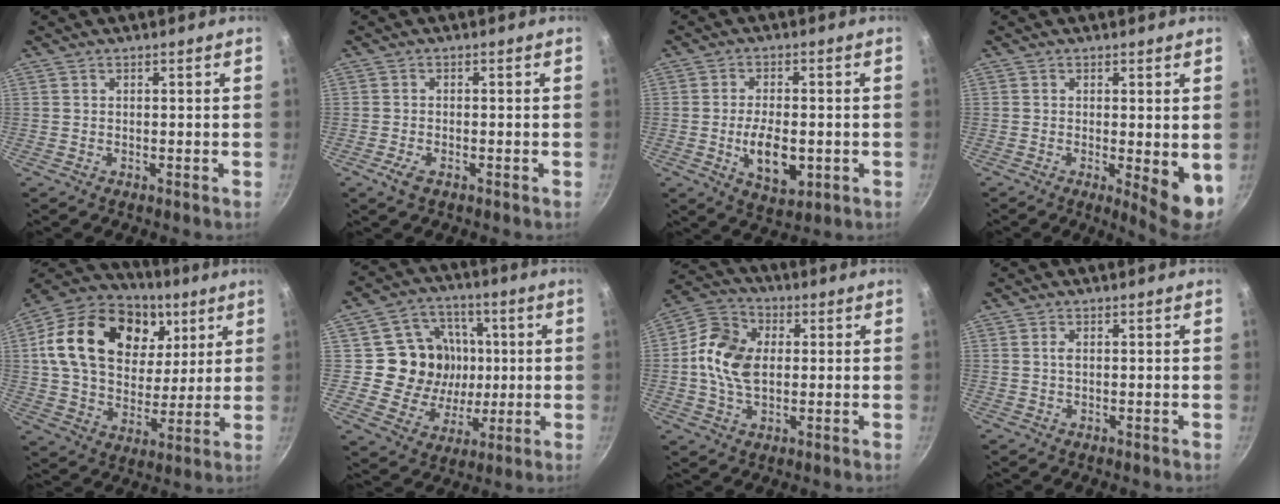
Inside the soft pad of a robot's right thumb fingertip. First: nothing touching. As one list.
[{"total": 2.6, "force": [-1.4, 1.1, 1.9], "torque": [-0.045, 0.007, -0.029]}, {"total": 9.2, "force": [-1.8, 4.7, 7.7], "torque": [-0.119, 0.000, -0.023]}, {"total": 6.9, "force": [-0.7, 1.9, 6.6], "torque": [-0.081, -0.012, -0.004]}, {"total": 26.2, "force": [8.7, 18.3, 16.5], "torque": [-0.268, -0.009, 0.140]}, {"total": 15.2, "force": [1.4, 13.9, 6.0], "torque": [-0.065, 0.007, 0.025]}, {"total": 12.2, "force": [0.7, 8.5, 8.8], "torque": [-0.149, 0.013, -0.004]}, {"total": 1.1, "force": [0.2, 0.6, 0.9], "torque": [-0.017, 0.002, 0.002]}]